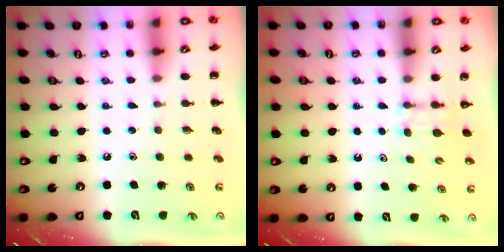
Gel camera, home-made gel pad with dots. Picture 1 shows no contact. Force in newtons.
{"total": 2.7, "press": 2.5, "slide": 1.1}